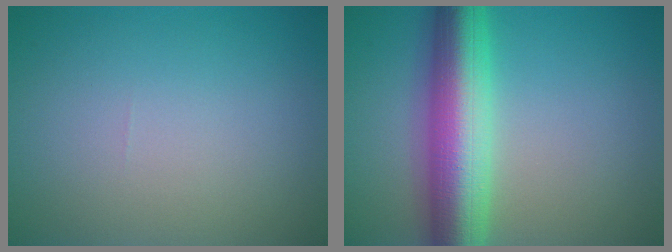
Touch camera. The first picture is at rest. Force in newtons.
{"total": 9.4, "press": 9.4, "slide": 0.3}